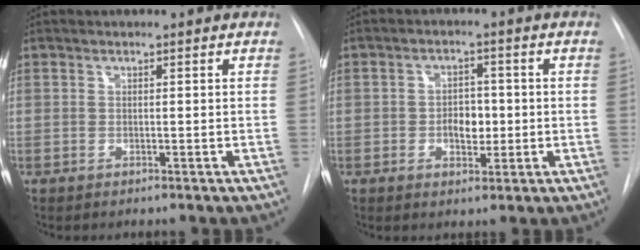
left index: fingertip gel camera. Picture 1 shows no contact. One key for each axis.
{"total": 4.1, "fx": -0.5, "fy": 2.7, "fz": 3.1, "tx": -0.044, "ty": 0.006, "tz": -0.004}